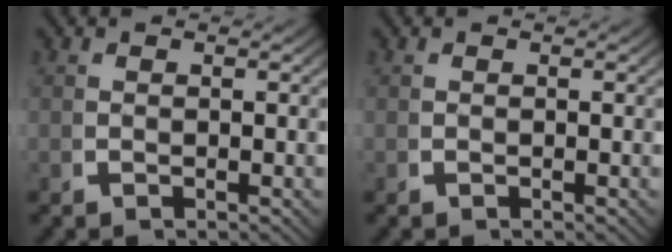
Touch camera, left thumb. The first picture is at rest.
{"total": 0.0}